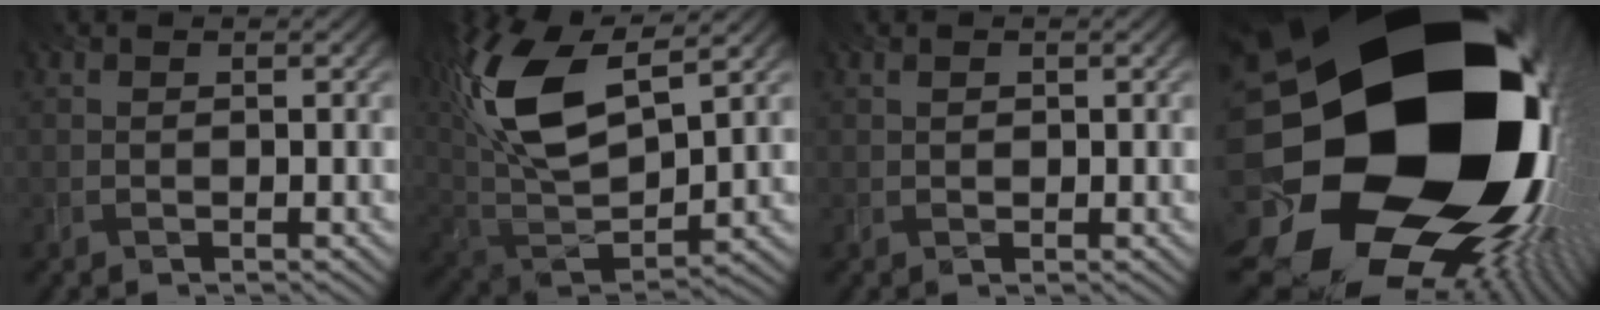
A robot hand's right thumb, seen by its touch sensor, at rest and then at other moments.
{"total": 15.6, "force": [6.7, 6.9, 12.2], "torque": [-0.284, 0.018, 0.131]}
{"total": 0.9, "force": [0.2, 0.7, 0.5], "torque": [-0.012, -0.003, 0.006]}
{"total": 24.9, "force": [1.3, 19.4, 15.5], "torque": [-0.267, -0.108, 0.001]}